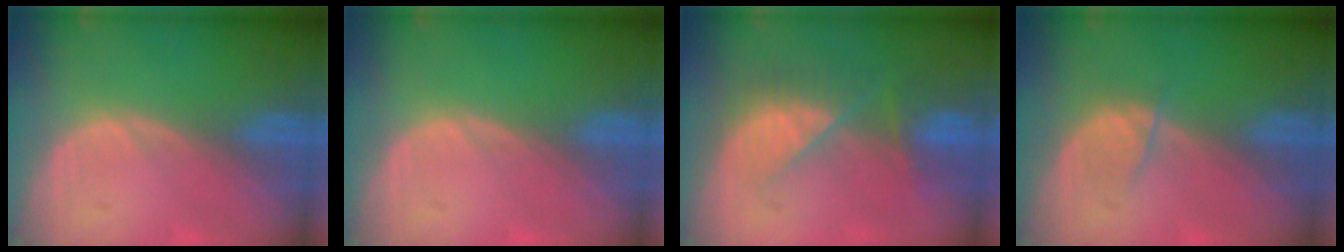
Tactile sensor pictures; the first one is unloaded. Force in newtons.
{"total": 0.0}
{"total": 7.5, "press": 6.7, "slide": 3.3}
{"total": 1.9, "press": 1.9, "slide": 0.4}